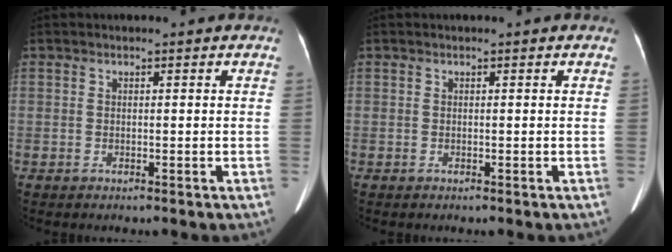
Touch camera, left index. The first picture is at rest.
{"total": 0.0}